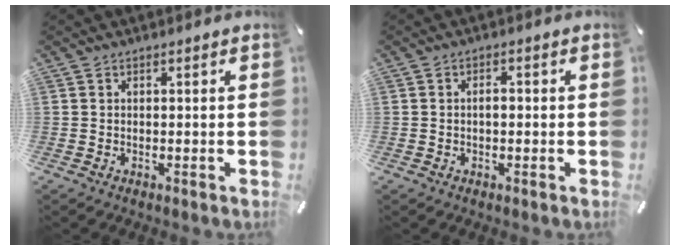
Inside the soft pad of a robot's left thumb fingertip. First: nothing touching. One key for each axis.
{"total": 1.8, "fx": -0.3, "fy": 1.0, "fz": 1.5, "tx": -0.029, "ty": 0.005, "tz": -0.008}